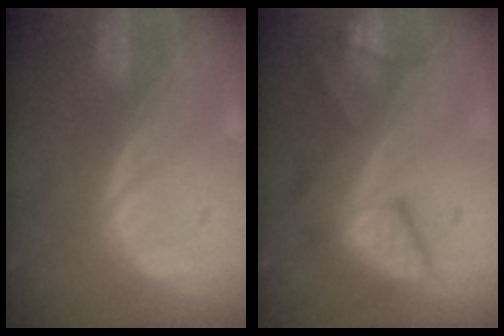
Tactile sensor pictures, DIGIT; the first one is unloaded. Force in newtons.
{"total": 7.5, "press": 7.4, "slide": 1.2}